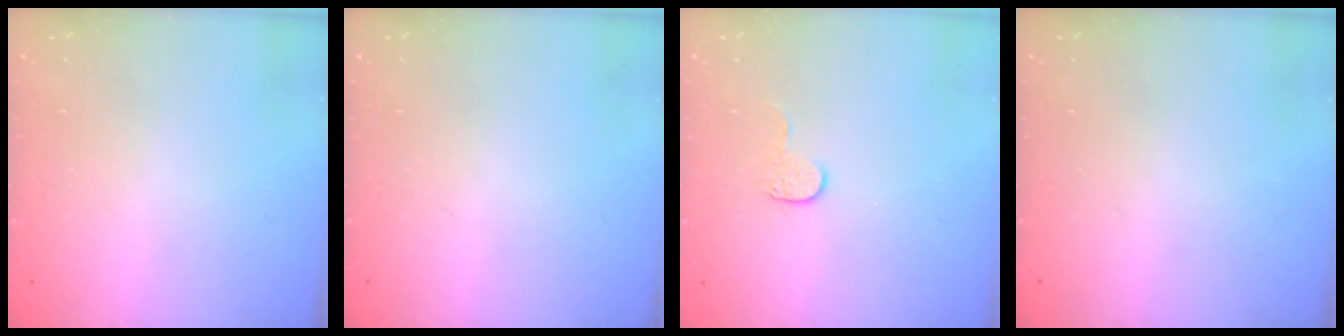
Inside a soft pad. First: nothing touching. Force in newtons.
{"total": 0.0}
{"total": 4.1, "press": 4.1, "slide": 0.4}
{"total": 0.0}